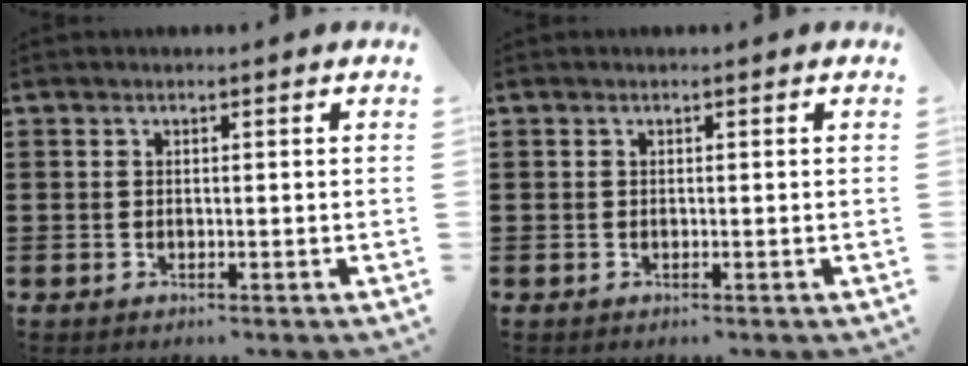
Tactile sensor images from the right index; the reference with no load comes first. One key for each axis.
{"total": 0.0}